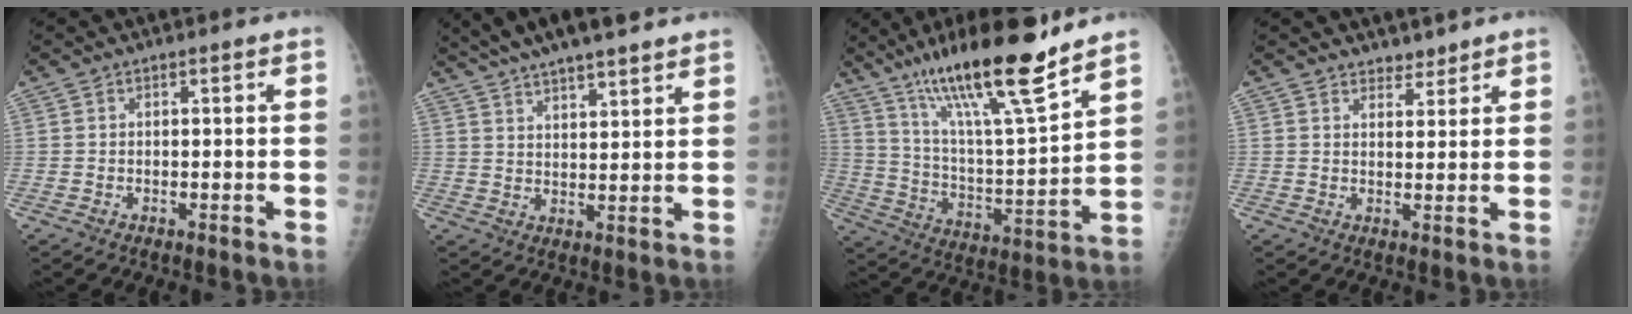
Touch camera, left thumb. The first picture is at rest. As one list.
[{"total": 14.4, "force": [11.7, 2.9, 7.8], "torque": [-0.117, -0.013, 0.187]}, {"total": 21.0, "force": [15.2, 2.4, 14.4], "torque": [-0.227, -0.073, 0.266]}, {"total": 2.8, "force": [2.5, 1.2, 0.3], "torque": [0.013, -0.018, 0.036]}]